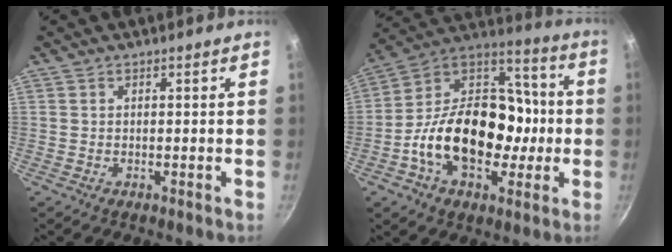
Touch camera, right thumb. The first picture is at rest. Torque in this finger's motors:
{"motor_torque": [2.56, 2.45, 1.81, -0.96, 0.23]}